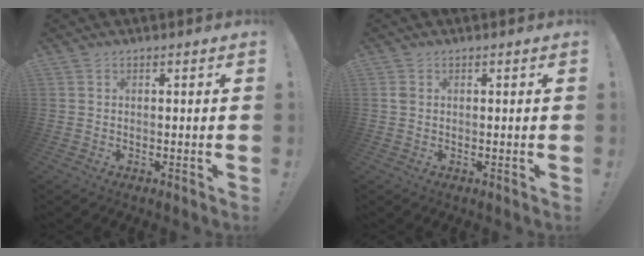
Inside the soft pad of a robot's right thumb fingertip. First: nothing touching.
{"total": 1.2, "force": [0.2, 1.0, 0.6], "torque": [-0.006, 0.001, 0.002]}